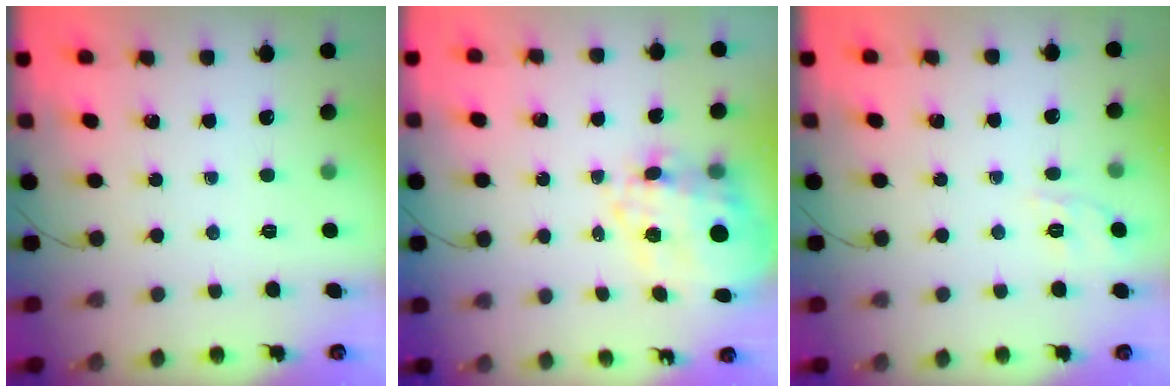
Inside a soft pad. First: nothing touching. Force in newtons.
{"total": 14.9, "press": 14.6, "slide": 3.0}
{"total": 2.0, "press": 1.2, "slide": 1.5}